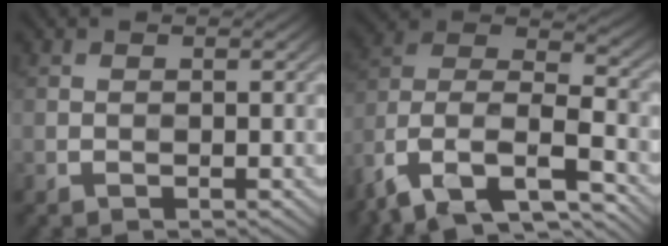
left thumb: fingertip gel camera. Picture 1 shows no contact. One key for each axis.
{"total": 15.9, "fx": -9.9, "fy": 8.2, "fz": 9.4, "tx": -0.254, "ty": -0.032, "tz": -0.153}